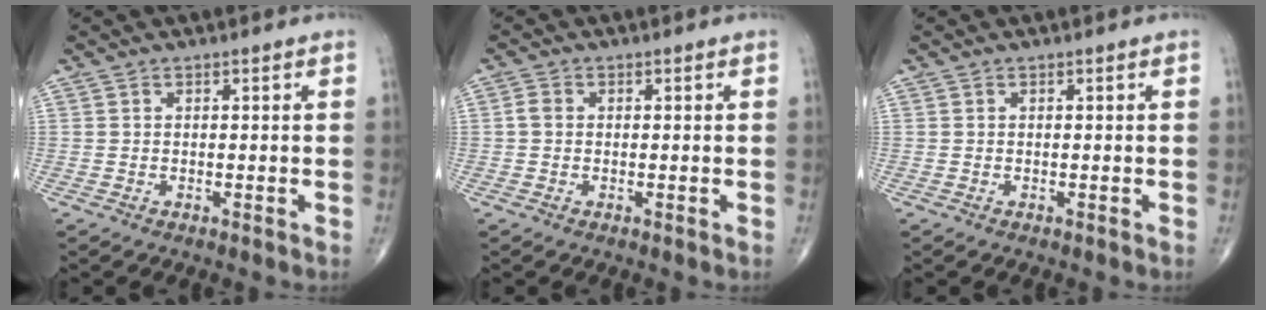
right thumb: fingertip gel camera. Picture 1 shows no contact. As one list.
[{"total": 1.6, "force": [0.0, 1.3, 1.0], "torque": [-0.016, 0.003, -0.003]}, {"total": 0.0}]